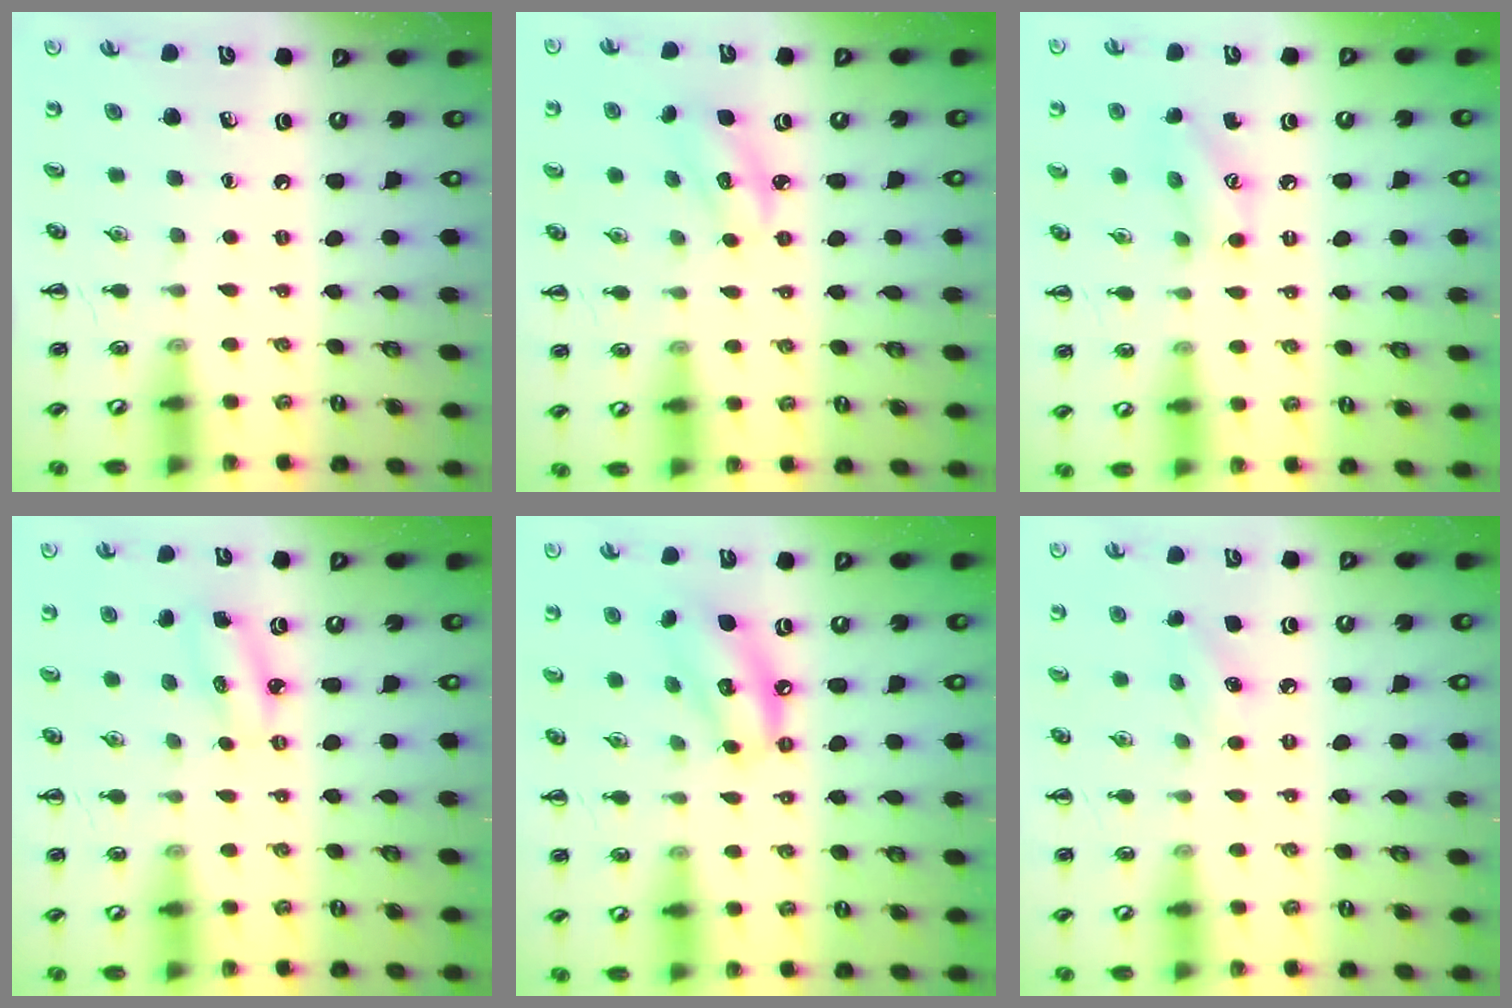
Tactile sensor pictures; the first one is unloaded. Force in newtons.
{"total": 2.6, "press": 2.5, "slide": 0.5}
{"total": 7.8, "press": 7.7, "slide": 0.6}
{"total": 3.3, "press": 3.2, "slide": 0.7}
{"total": 9.5, "press": 9.3, "slide": 2.1}
{"total": 4.6, "press": 4.4, "slide": 1.1}